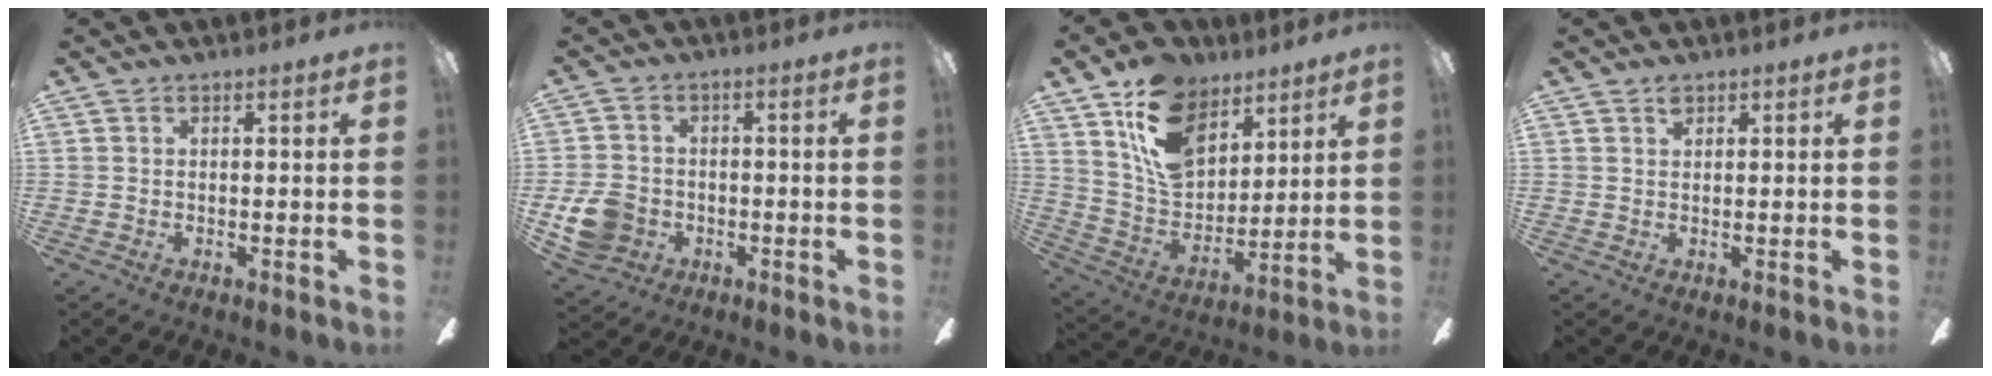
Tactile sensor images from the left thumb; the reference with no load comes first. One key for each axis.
{"total": 8.4, "fx": -2.7, "fy": 7.0, "fz": 3.7, "tx": -0.085, "ty": 0.024, "tz": -0.049}
{"total": 16.2, "fx": 10.0, "fy": 10.1, "fz": 7.7, "tx": -0.145, "ty": -0.042, "tz": 0.192}
{"total": 1.6, "fx": 1.2, "fy": 0.8, "fz": 0.7, "tx": -0.008, "ty": -0.003, "tz": 0.020}